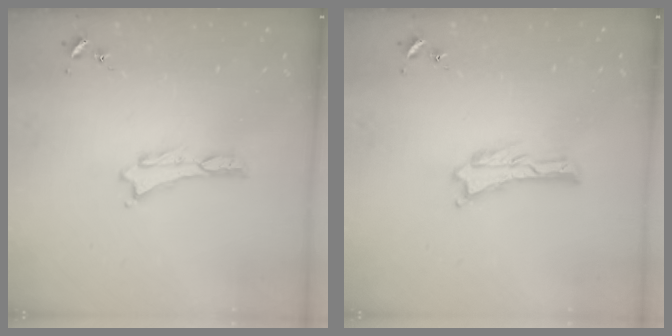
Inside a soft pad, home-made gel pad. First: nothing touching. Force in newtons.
{"total": 0.0}